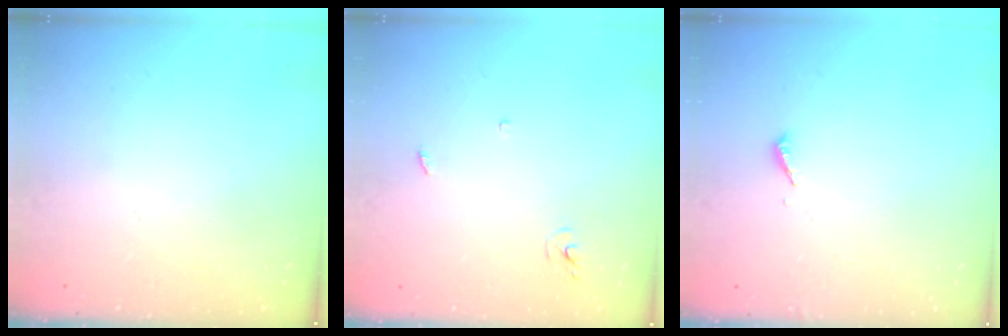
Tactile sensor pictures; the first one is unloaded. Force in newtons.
{"total": 2.9, "press": 2.9, "slide": 0.2}
{"total": 2.0, "press": 2.0, "slide": 0.2}